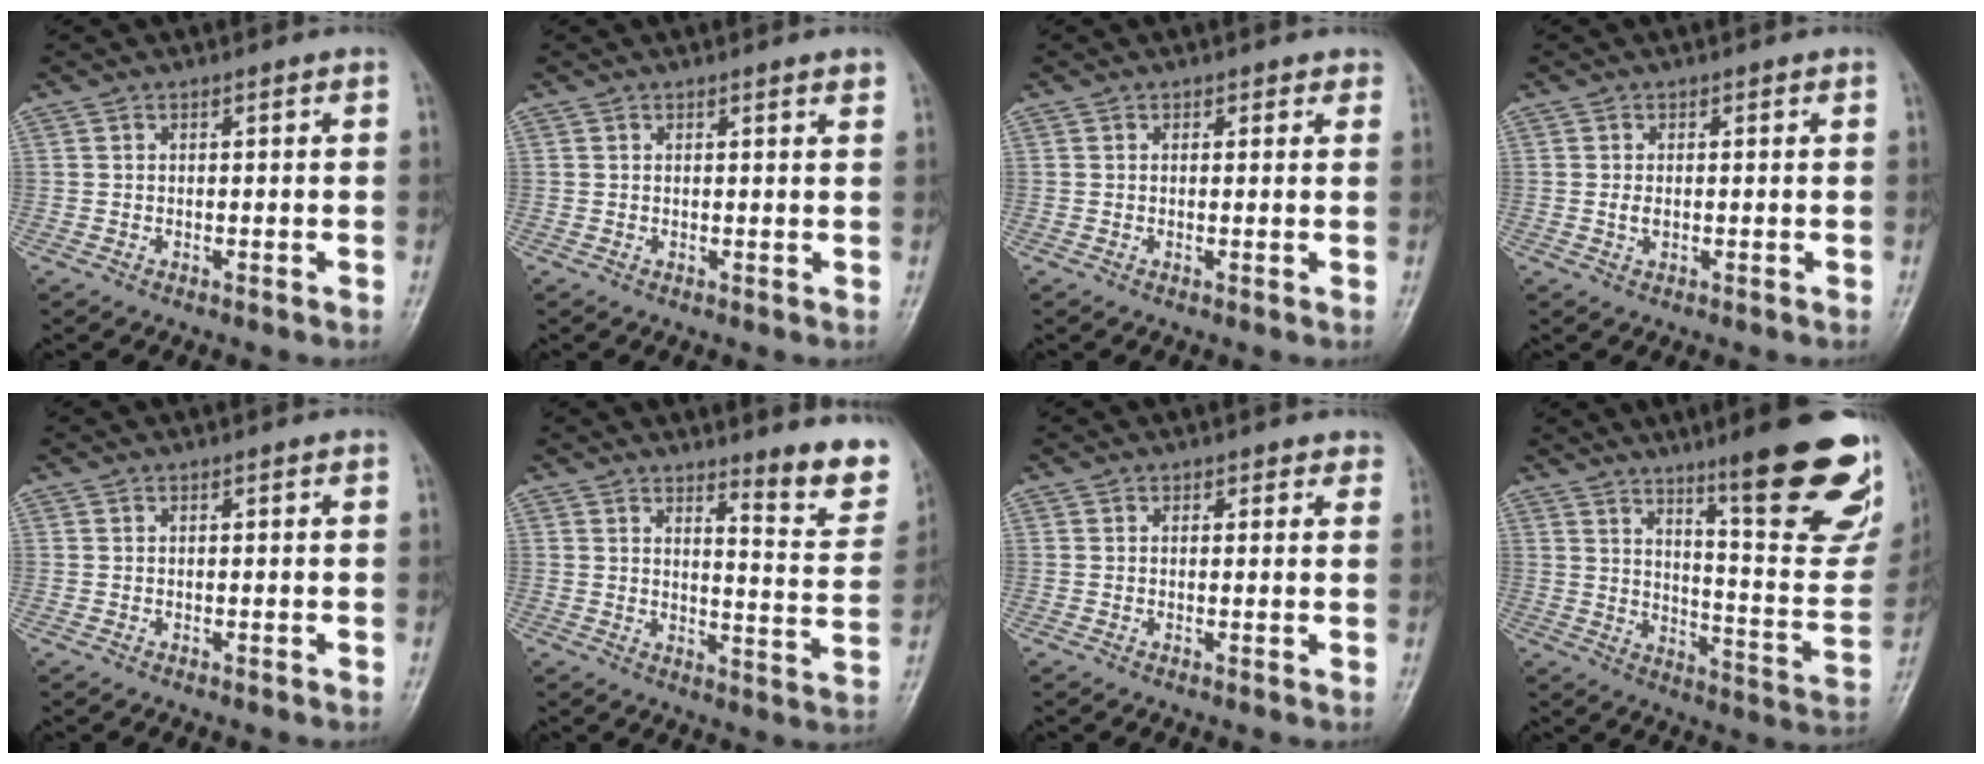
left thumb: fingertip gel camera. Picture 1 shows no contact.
{"total": 1.4, "force": [1.1, 0.0, 0.9], "torque": [-0.008, -0.004, 0.012]}
{"total": 1.4, "force": [0.9, 1.0, 0.4], "torque": [0.016, -0.004, 0.005]}
{"total": 1.3, "force": [0.0, 0.8, 1.0], "torque": [-0.020, -0.002, -0.001]}
{"total": 0.0}
{"total": 10.3, "force": [7.5, 2.0, 6.7], "torque": [-0.056, -0.064, 0.098]}
{"total": 1.7, "force": [1.1, 1.1, 0.4], "torque": [0.020, -0.004, 0.007]}
{"total": 24.2, "force": [14.8, 4.5, 18.6], "torque": [-0.214, -0.086, 0.212]}